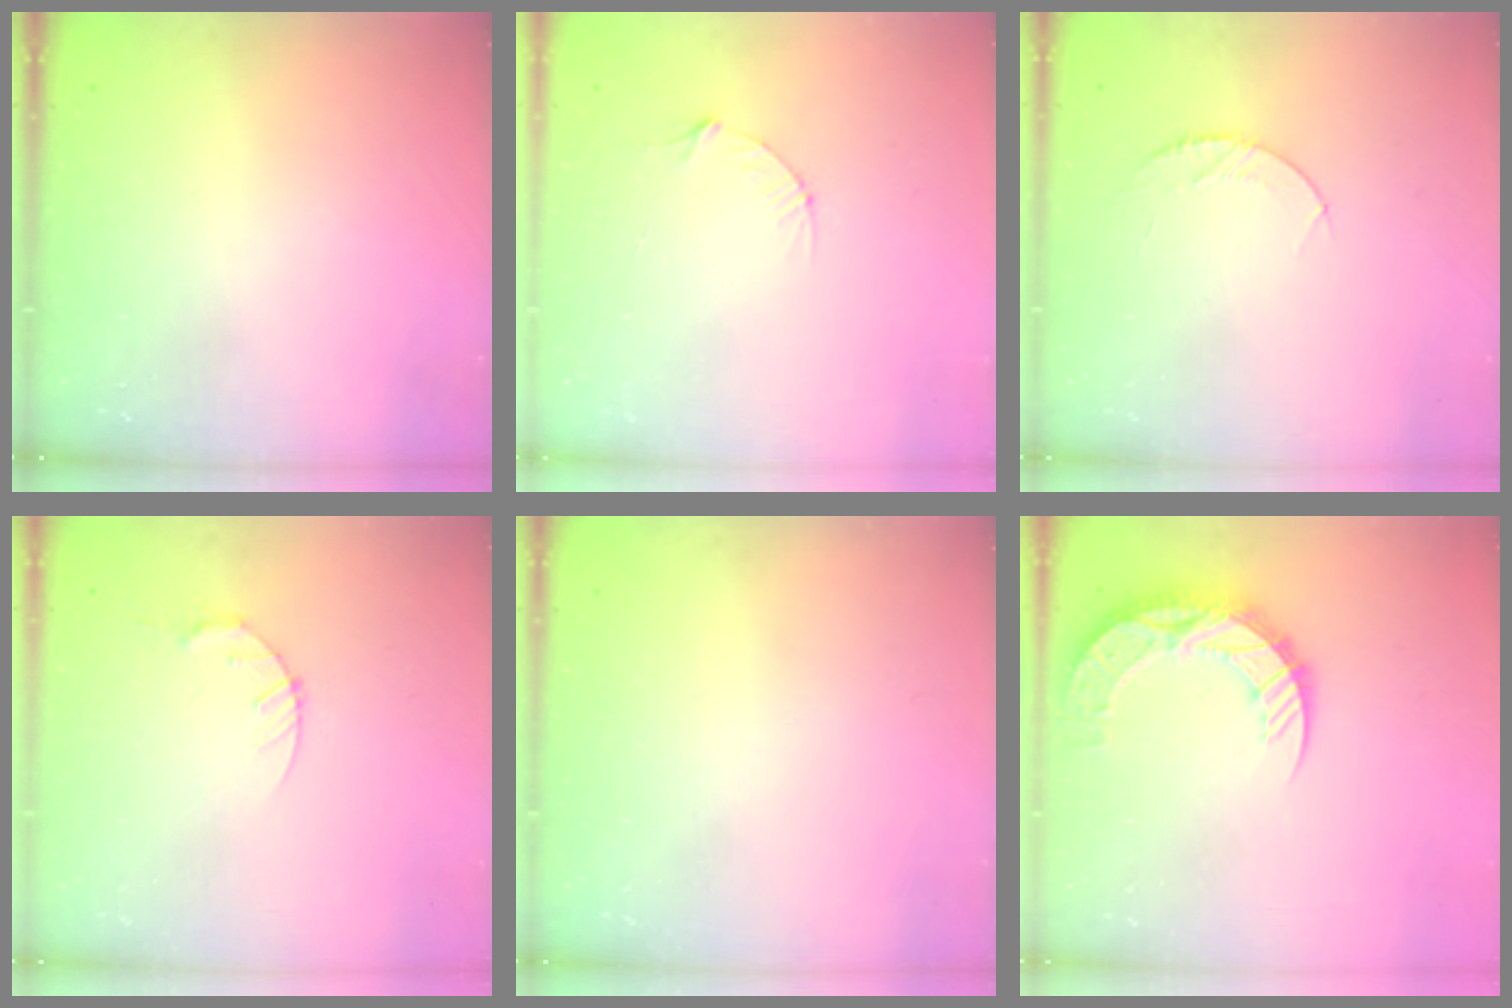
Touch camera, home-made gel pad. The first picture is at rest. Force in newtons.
{"total": 4.1, "press": 4.1, "slide": 0.4}
{"total": 5.3, "press": 5.3, "slide": 0.6}
{"total": 4.6, "press": 4.6, "slide": 0.6}
{"total": 0.0}
{"total": 13.3, "press": 13.2, "slide": 1.0}